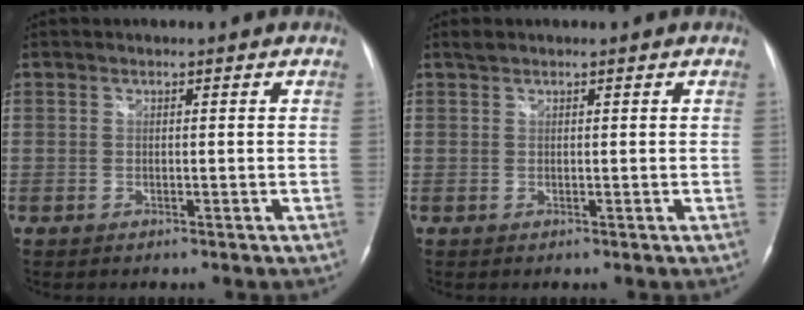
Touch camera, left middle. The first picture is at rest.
{"total": 0.8, "force": [0.7, 0.2, 0.2], "torque": [-0.012, 0.009, 0.018]}